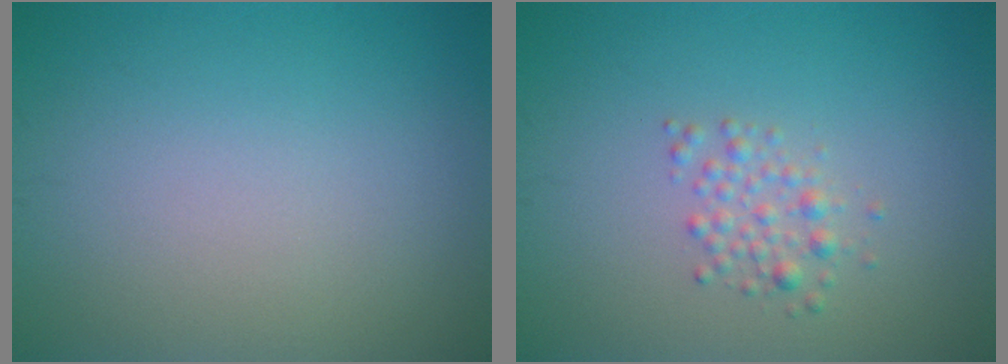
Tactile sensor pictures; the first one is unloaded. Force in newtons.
{"total": 1.7, "press": 1.7, "slide": 0.0}